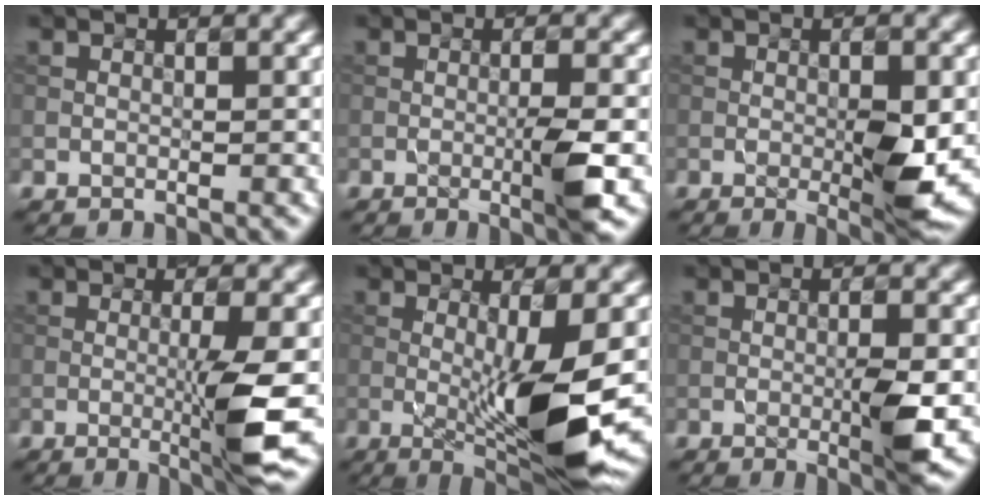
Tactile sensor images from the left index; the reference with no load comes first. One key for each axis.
{"total": 3.6, "fx": -0.8, "fy": 0.4, "fz": 3.5, "tx": -0.055, "ty": -0.002, "tz": -0.008}
{"total": 4.9, "fx": -0.8, "fy": 0.6, "fz": 4.8, "tx": -0.082, "ty": -0.009, "tz": -0.001}
{"total": 5.2, "fx": -1.0, "fy": 0.3, "fz": 5.1, "tx": -0.084, "ty": -0.008, "tz": -0.010}
{"total": 7.9, "fx": -1.1, "fy": 1.3, "fz": 7.7, "tx": -0.123, "ty": -0.019, "tz": -0.006}
{"total": 4.0, "fx": -0.8, "fy": 0.5, "fz": 3.9, "tx": -0.063, "ty": -0.005, "tz": -0.005}